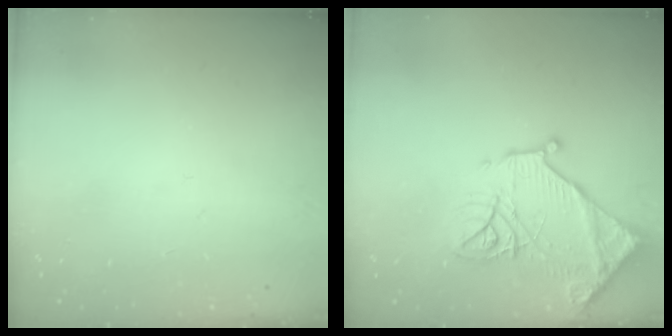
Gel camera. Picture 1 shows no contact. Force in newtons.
{"total": 17.7, "press": 17.7, "slide": 1.5}